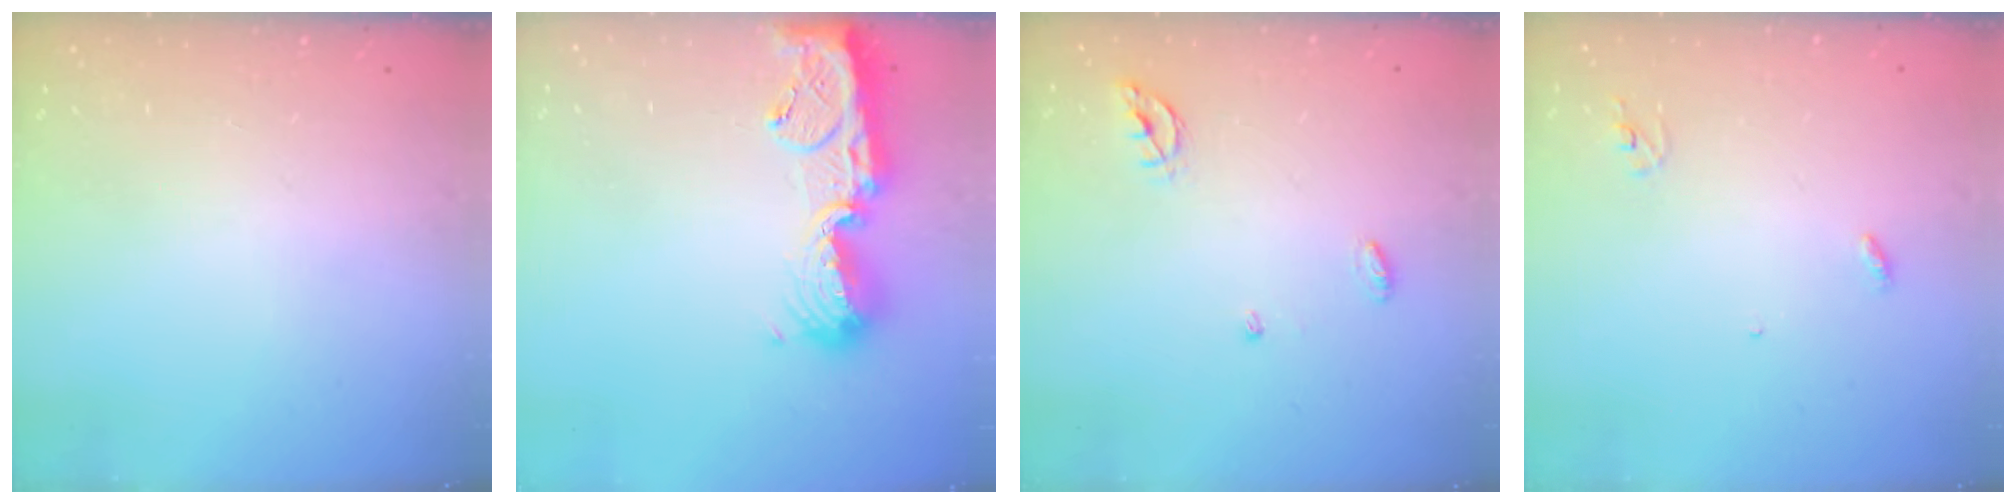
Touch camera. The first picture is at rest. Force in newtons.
{"total": 14.6, "press": 14.5, "slide": 1.4}
{"total": 5.0, "press": 5.0, "slide": 0.5}
{"total": 2.9, "press": 2.9, "slide": 0.2}